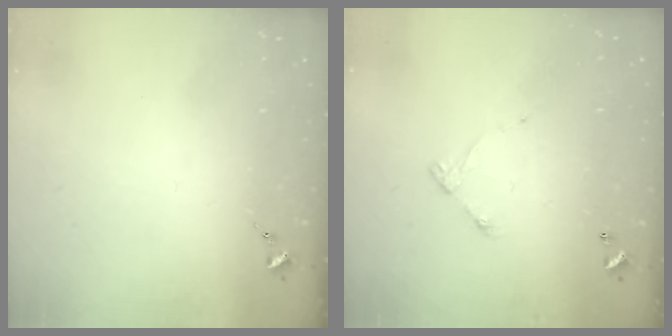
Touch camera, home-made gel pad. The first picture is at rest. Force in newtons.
{"total": 4.2, "press": 4.2, "slide": 0.2}